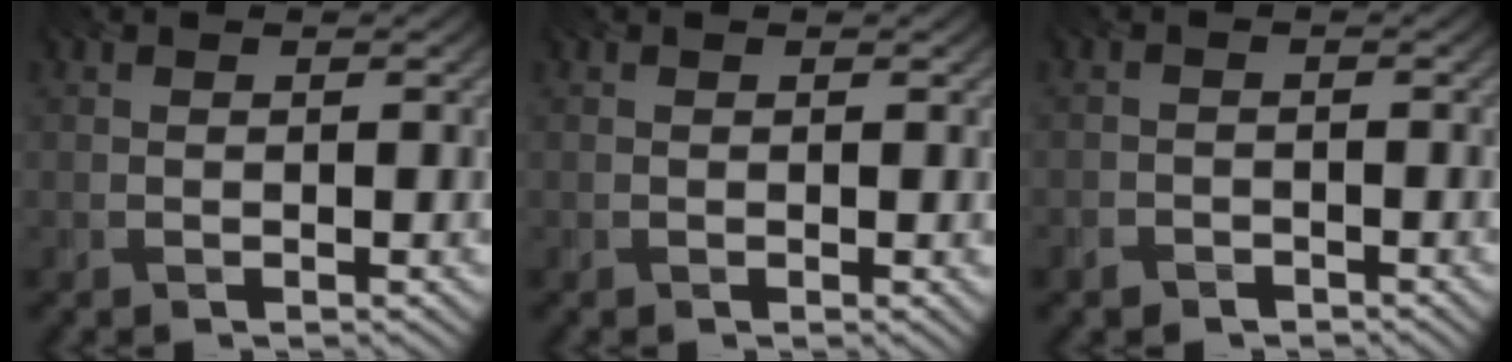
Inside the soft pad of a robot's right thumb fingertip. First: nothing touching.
{"total": 0.0}
{"total": 1.8, "force": [-1.5, 0.9, 0.3], "torque": [-0.004, 0.000, -0.034]}